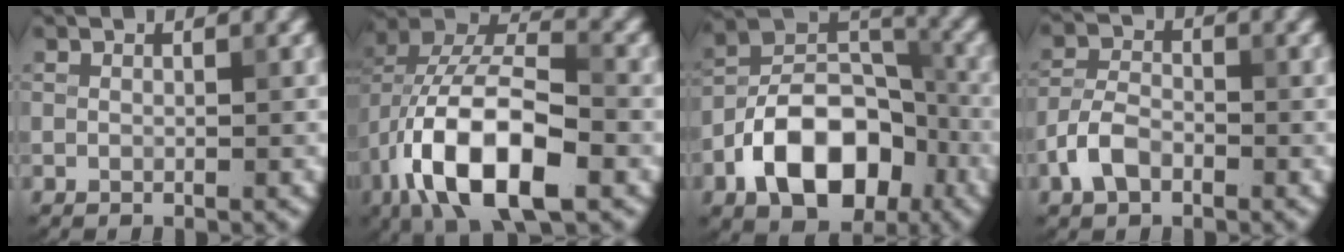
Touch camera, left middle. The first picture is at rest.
{"total": 12.1, "force": [-4.5, 5.6, 9.8], "torque": [-0.179, 0.008, -0.082]}
{"total": 10.7, "force": [-4.8, 6.7, 6.9], "torque": [-0.112, 0.008, -0.091]}
{"total": 3.2, "force": [-1.7, 1.9, 2.0], "torque": [-0.038, 0.006, -0.043]}